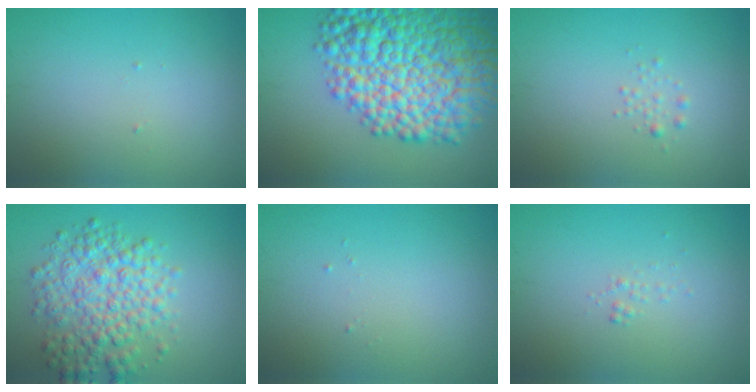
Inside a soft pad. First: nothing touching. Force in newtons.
{"total": 13.4, "press": 13.4, "slide": 0.0}
{"total": 0.8, "press": 0.8, "slide": 0.0}
{"total": 5.9, "press": 5.9, "slide": 0.1}
{"total": 0.0}
{"total": 0.5, "press": 0.5, "slide": 0.0}